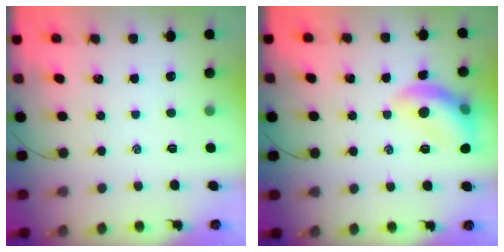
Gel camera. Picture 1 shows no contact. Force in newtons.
{"total": 12.6, "press": 12.6, "slide": 0.9}